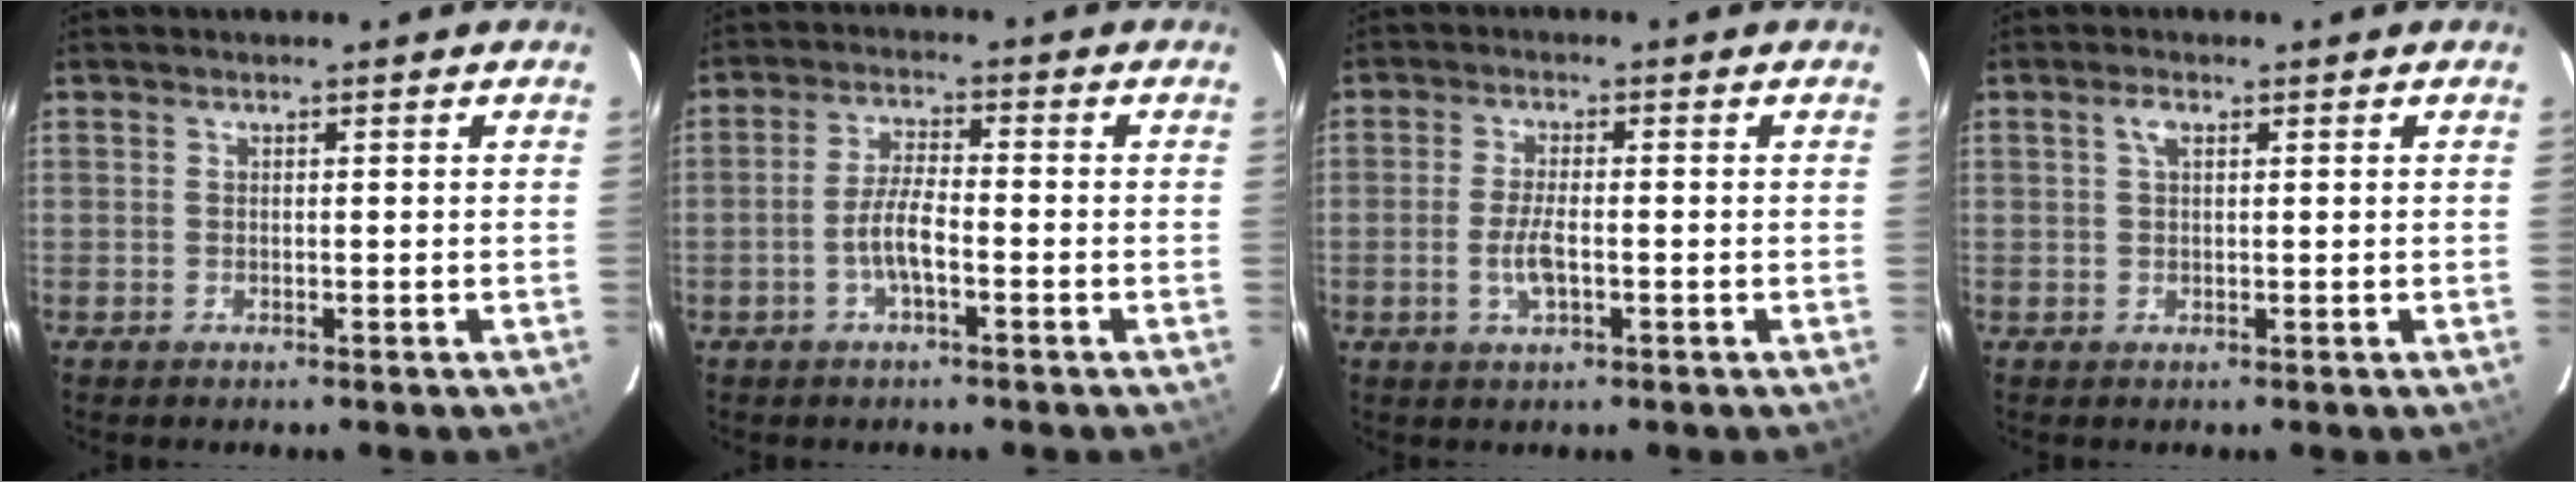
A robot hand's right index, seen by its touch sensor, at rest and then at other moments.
{"total": 4.9, "force": [-2.0, 1.1, 4.4], "torque": [-0.092, 0.005, -0.040]}
{"total": 4.5, "force": [-1.3, 1.4, 4.0], "torque": [-0.084, -0.003, -0.025]}
{"total": 1.8, "force": [0.7, 0.8, 1.4], "torque": [-0.029, 0.006, 0.013]}